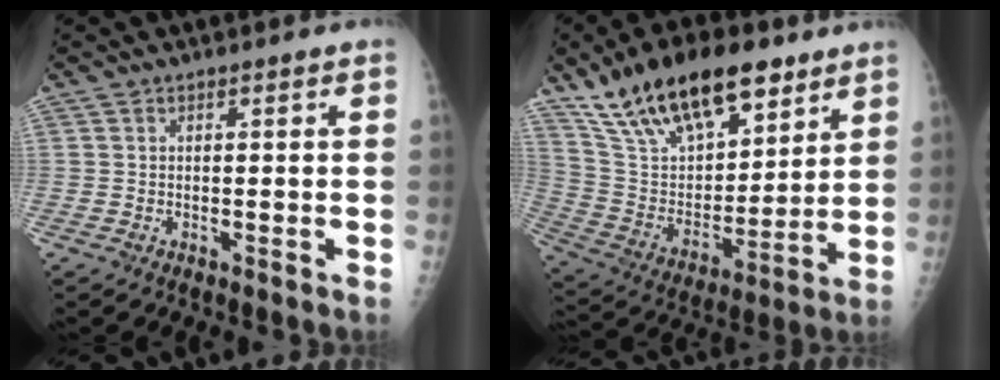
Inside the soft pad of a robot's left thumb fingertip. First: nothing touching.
{"total": 24.0, "force": [15.7, 10.9, 14.6], "torque": [-0.219, -0.040, 0.280]}